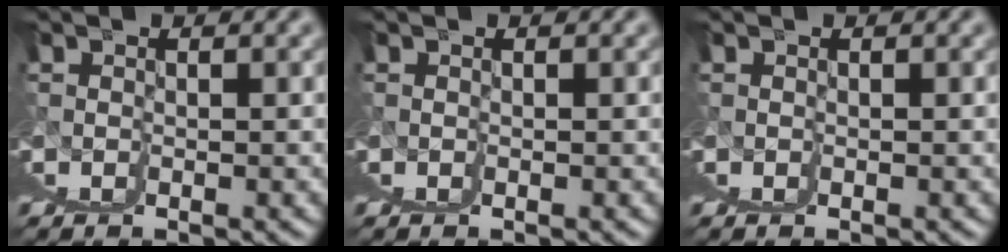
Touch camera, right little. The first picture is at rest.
{"total": 0.0}
{"total": 0.0}